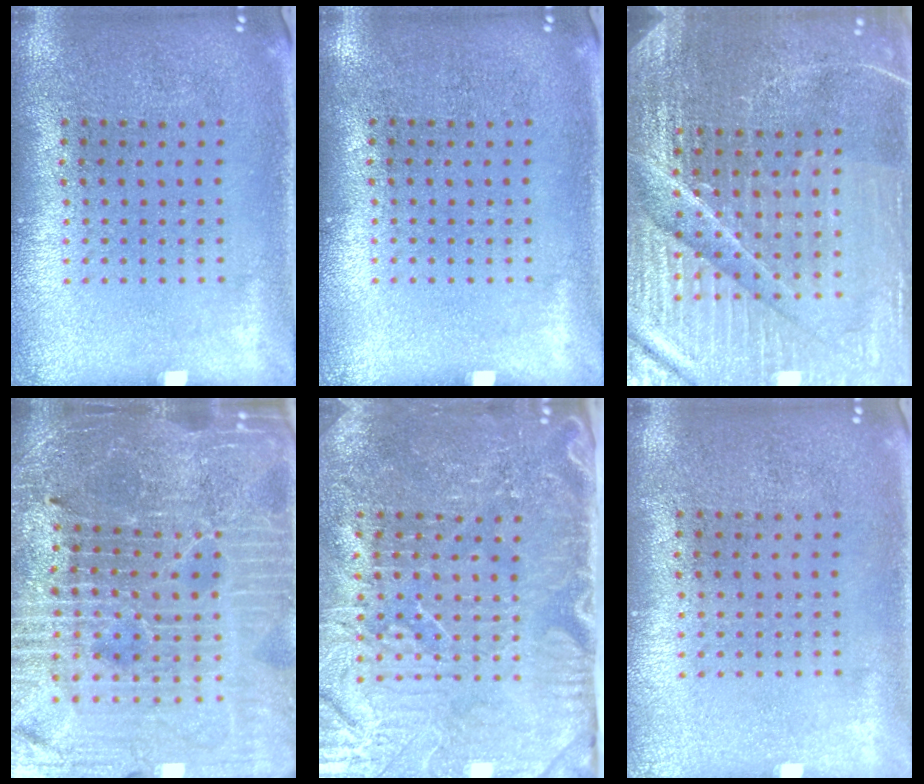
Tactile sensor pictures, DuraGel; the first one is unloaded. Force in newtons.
{"total": 0.0}
{"total": 5.8, "press": 5.3, "slide": 2.4}
{"total": 5.9, "press": 5.4, "slide": 2.3}
{"total": 5.0, "press": 4.5, "slide": 2.2}
{"total": 0.0}